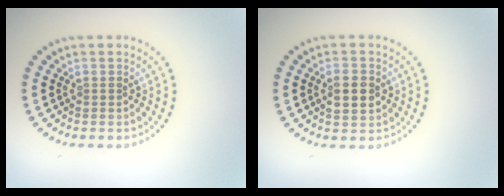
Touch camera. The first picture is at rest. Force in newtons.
{"total": 2.3, "press": 2.3, "slide": 0.1}